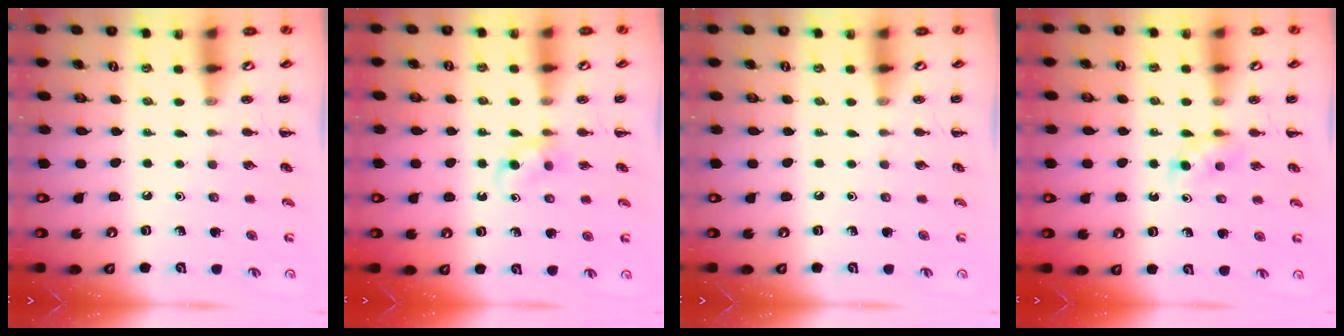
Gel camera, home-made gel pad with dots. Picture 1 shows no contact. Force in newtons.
{"total": 2.5, "press": 2.3, "slide": 1.1}
{"total": 0.0}
{"total": 2.9, "press": 2.6, "slide": 1.2}